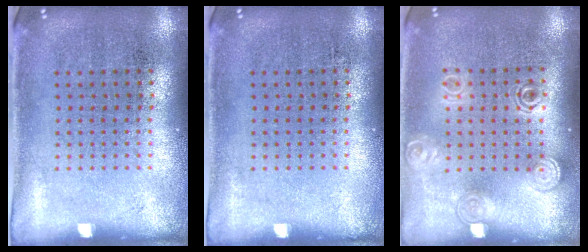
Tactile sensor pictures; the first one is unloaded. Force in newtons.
{"total": 0.0}
{"total": 1.5, "press": 1.2, "slide": 0.9}